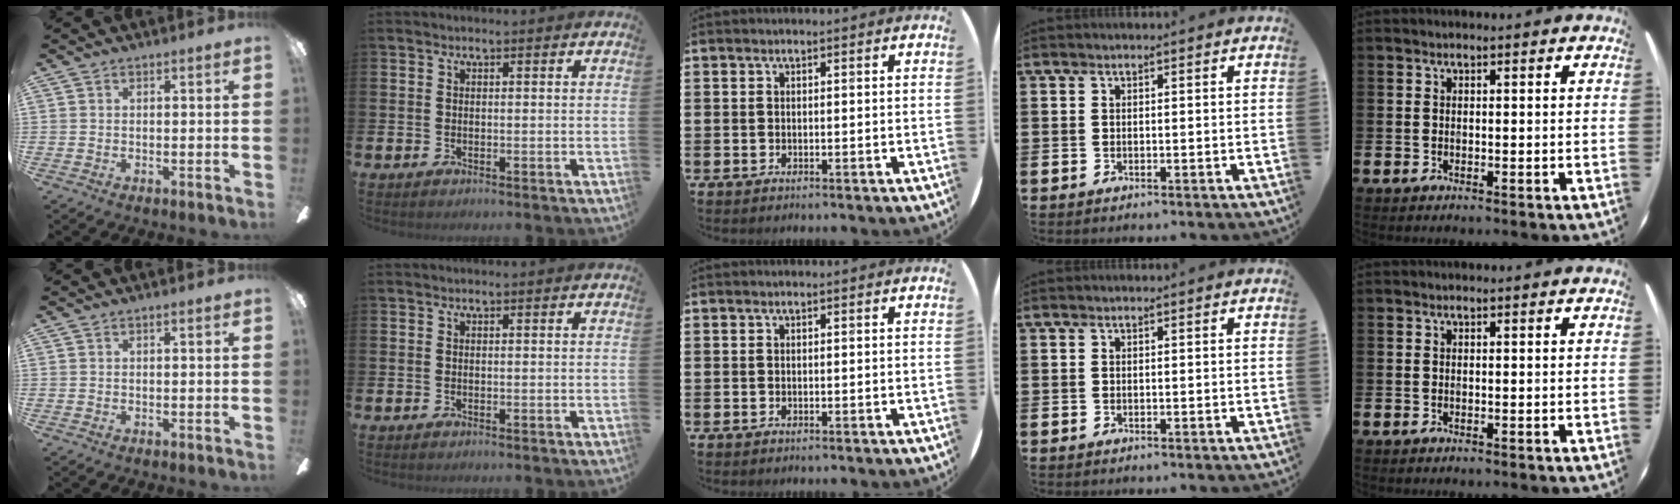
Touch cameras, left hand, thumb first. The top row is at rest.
{}